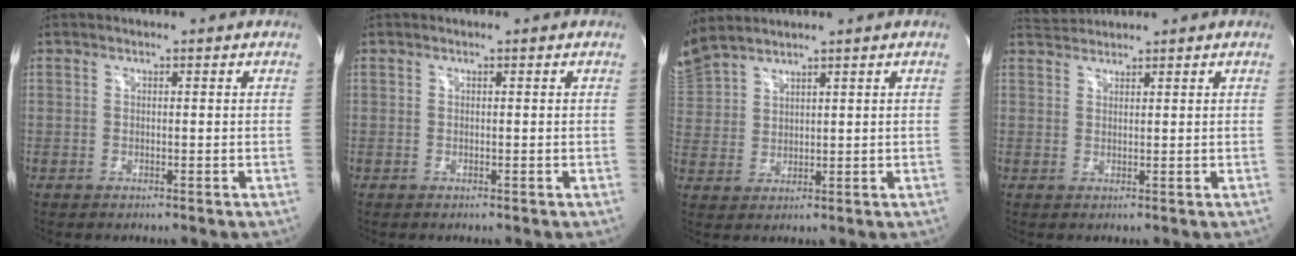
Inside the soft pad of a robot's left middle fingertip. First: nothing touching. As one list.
[{"total": 0.0}, {"total": 6.9, "force": [6.5, 1.0, 2.0], "torque": [-0.061, 0.019, 0.141]}, {"total": 2.3, "force": [2.2, -0.2, -0.5], "torque": [-0.006, 0.011, 0.051]}]